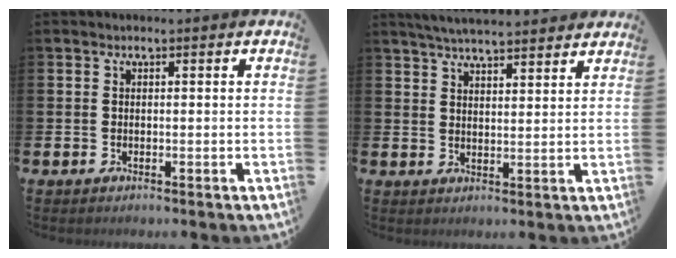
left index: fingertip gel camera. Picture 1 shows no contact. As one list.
[{"total": 5.1, "force": [5.0, 0.4, 1.0], "torque": [-0.031, -0.022, 0.091]}]